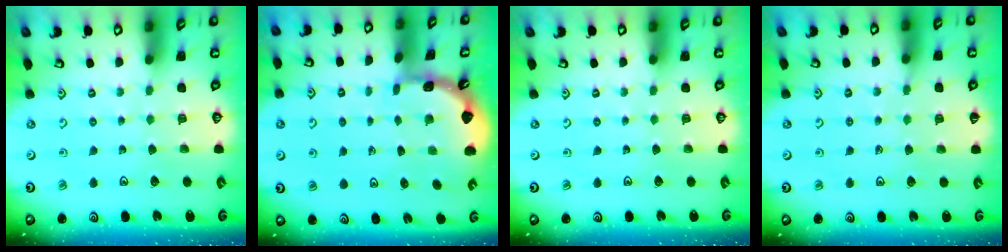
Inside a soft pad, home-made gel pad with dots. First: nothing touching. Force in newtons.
{"total": 1.6, "press": 1.6, "slide": 0.2}
{"total": 0.0}
{"total": 3.1, "press": 3.0, "slide": 0.4}